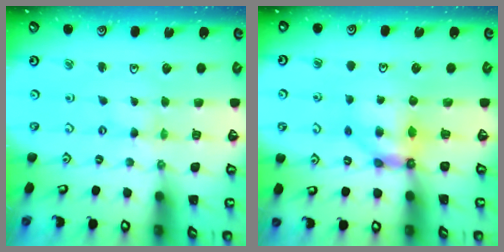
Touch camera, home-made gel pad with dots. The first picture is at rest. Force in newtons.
{"total": 6.9, "press": 6.8, "slide": 0.7}